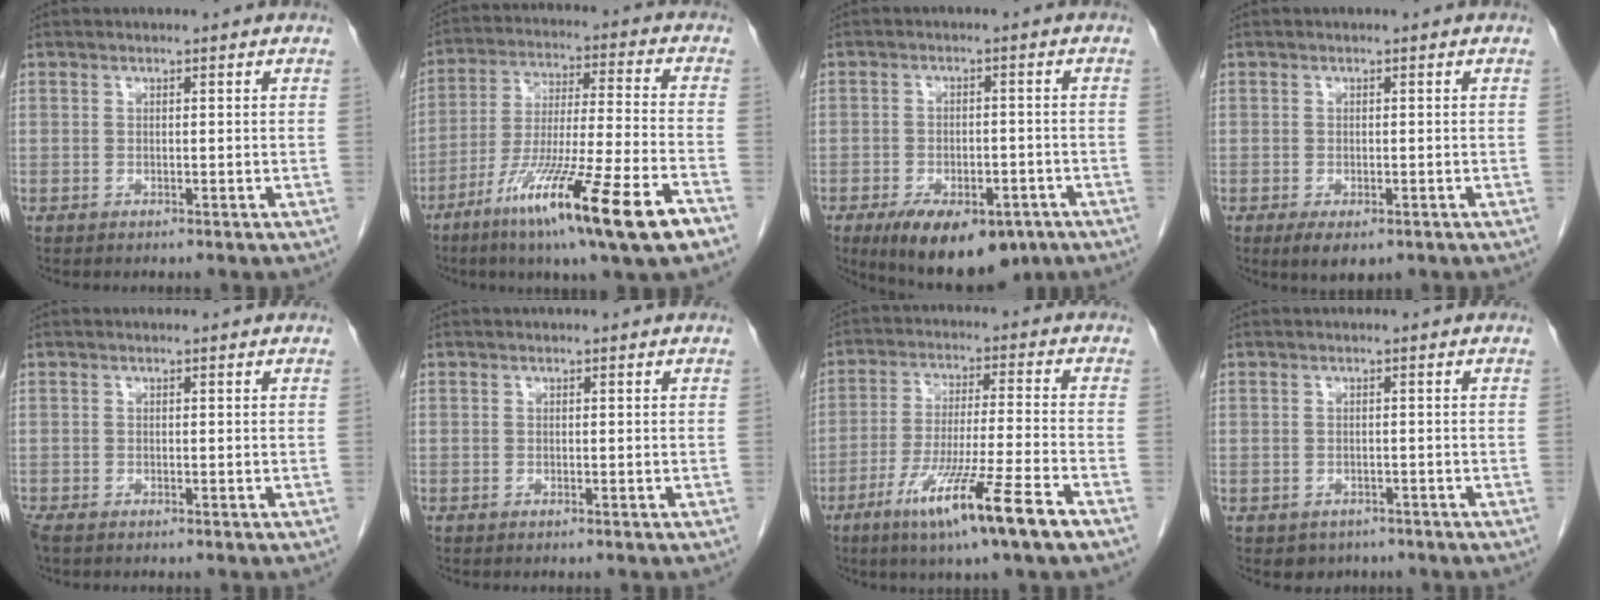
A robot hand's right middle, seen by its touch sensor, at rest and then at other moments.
{"total": 19.1, "force": [-10.8, -0.1, 15.8], "torque": [-0.270, -0.054, -0.187]}
{"total": 13.0, "force": [-8.5, 5.8, 8.0], "torque": [-0.128, -0.008, -0.122]}
{"total": 3.5, "force": [-2.1, 1.4, 2.5], "torque": [-0.041, -0.008, -0.026]}
{"total": 1.8, "force": [-1.4, 0.7, 0.9], "torque": [-0.023, -0.006, -0.025]}
{"total": 0.0}
{"total": 13.0, "force": [-7.4, -1.0, 10.6], "torque": [-0.196, -0.035, -0.130]}
{"total": 2.6, "force": [-1.9, 1.7, 0.2], "torque": [-0.009, 0.004, -0.023]}